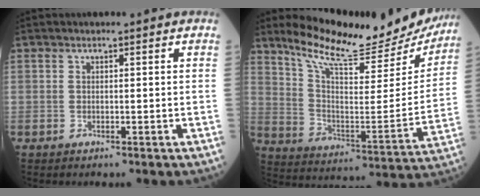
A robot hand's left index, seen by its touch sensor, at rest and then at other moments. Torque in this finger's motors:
{"motor_torque": [0.98, -1.16, 0.36, 0.09]}